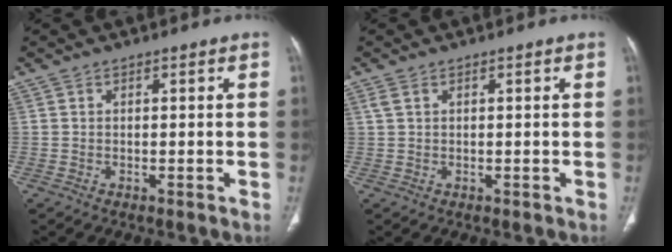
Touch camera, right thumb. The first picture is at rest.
{"total": 1.3, "force": [0.5, 0.8, 0.9], "torque": [-0.027, 0.011, 0.017]}